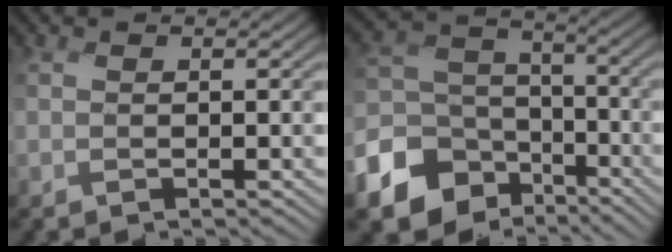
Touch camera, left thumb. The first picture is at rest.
{"total": 14.3, "force": [-8.5, 10.7, 4.1], "torque": [-0.139, -0.041, -0.152]}